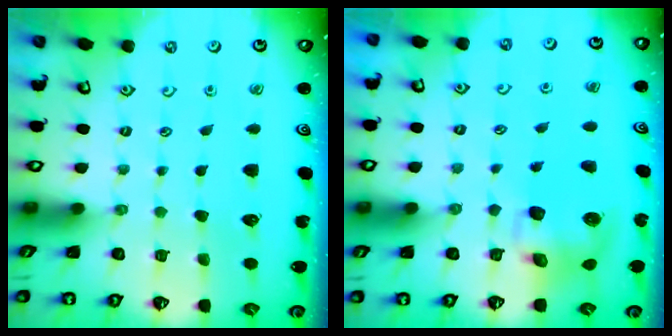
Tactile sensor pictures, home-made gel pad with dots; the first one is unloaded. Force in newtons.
{"total": 8.7, "press": 8.6, "slide": 1.2}